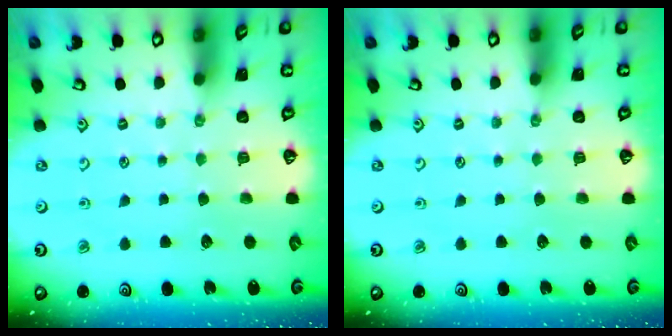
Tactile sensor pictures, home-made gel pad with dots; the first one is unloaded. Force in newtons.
{"total": 0.0}